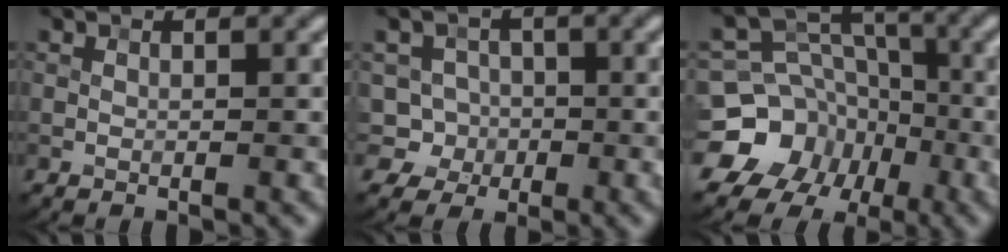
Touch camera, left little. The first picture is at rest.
{"total": 4.3, "force": [-0.8, 4.1, 1.0], "torque": [0.004, 0.025, -0.037]}
{"total": 11.4, "force": [-5.5, 9.5, 3.0], "torque": [-0.050, -0.011, -0.114]}